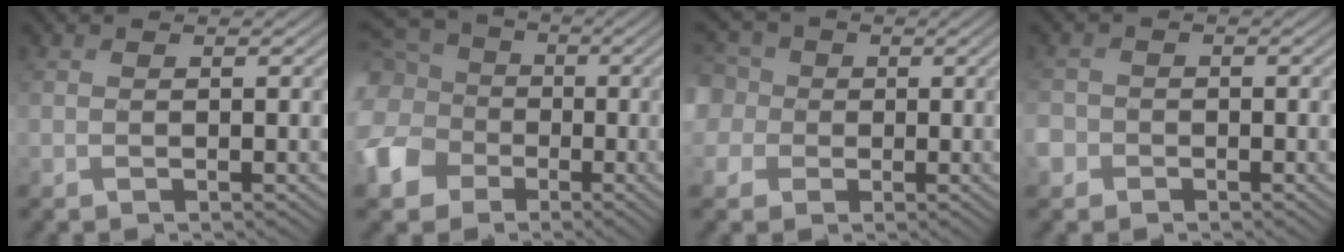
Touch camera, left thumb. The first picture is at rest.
{"total": 13.7, "force": [-1.7, 11.9, 6.7], "torque": [-0.225, -0.016, -0.049]}
{"total": 8.5, "force": [1.0, 7.6, 3.8], "torque": [-0.137, 0.017, -0.006]}
{"total": 2.5, "force": [-1.3, 2.1, 0.5], "torque": [-0.020, -0.006, -0.030]}